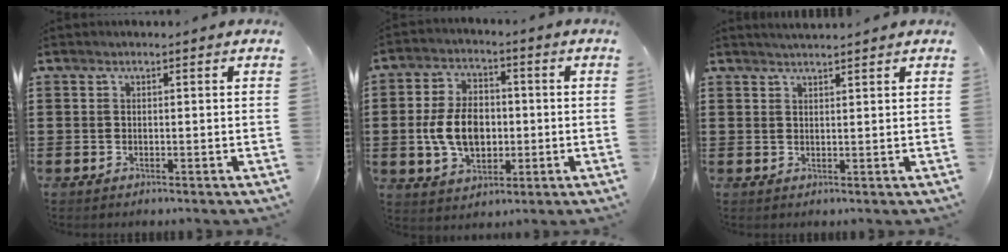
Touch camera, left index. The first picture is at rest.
{"total": 8.9, "force": [-0.8, 5.9, 6.6], "torque": [-0.144, 0.007, -0.020]}
{"total": 1.5, "force": [1.4, -0.1, 0.4], "torque": [-0.009, 0.002, 0.028]}